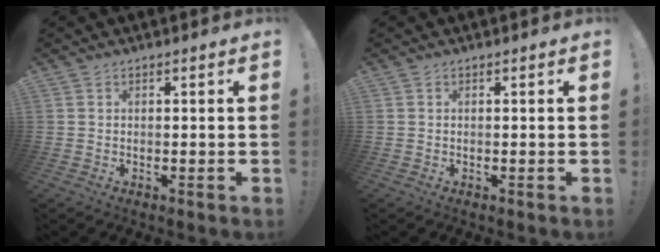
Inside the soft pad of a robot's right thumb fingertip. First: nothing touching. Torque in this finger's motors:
{"motor_torque": [0.00, 0.00, 0.01, 0.00, 0.00]}